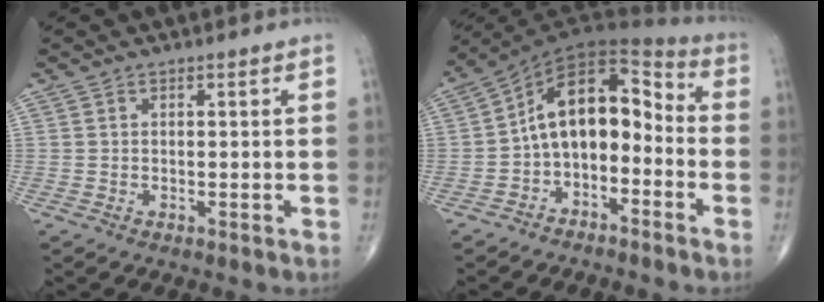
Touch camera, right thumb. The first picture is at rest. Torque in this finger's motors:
{"motor_torque": [0.53, 1.46, 0.40, -0.26, 0.15]}